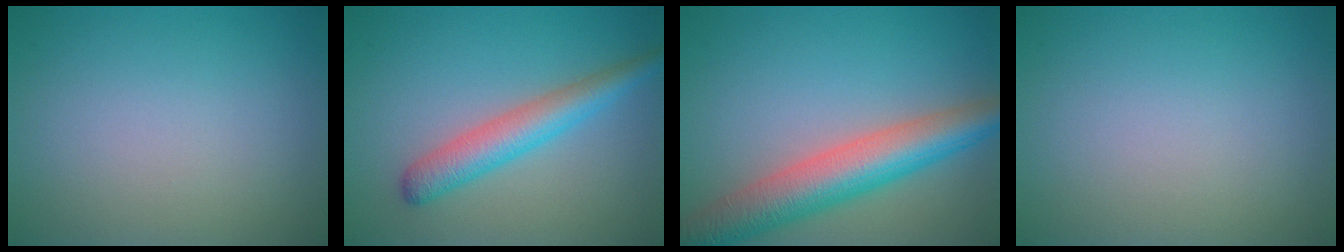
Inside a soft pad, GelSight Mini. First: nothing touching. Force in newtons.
{"total": 4.0, "press": 4.0, "slide": 0.1}
{"total": 7.5, "press": 7.4, "slide": 0.4}
{"total": 0.0}